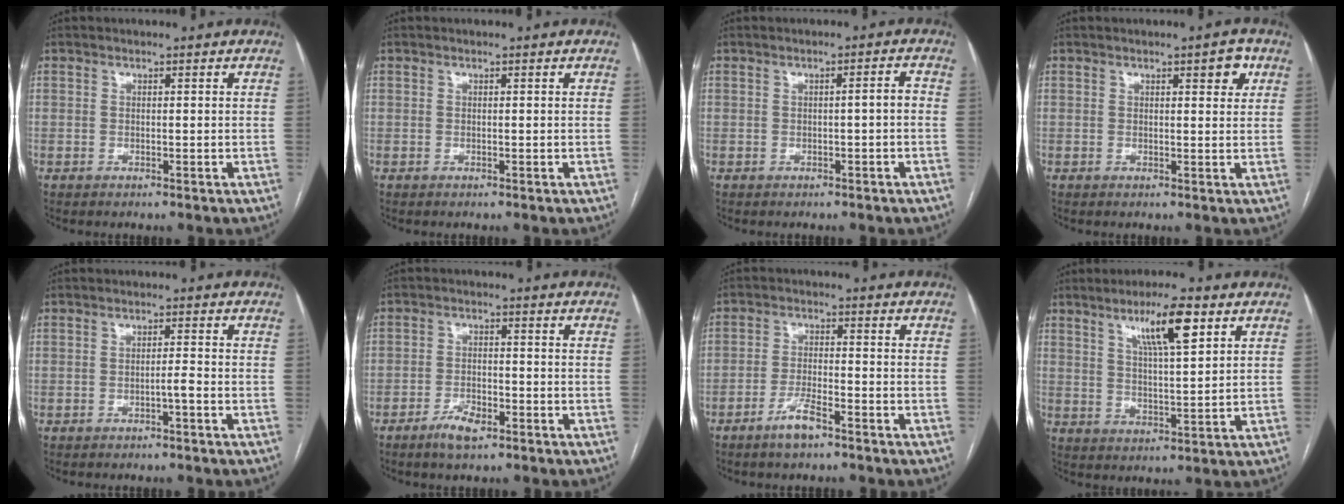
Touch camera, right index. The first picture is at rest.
{"total": 0.0}
{"total": 1.7, "force": [-0.4, 0.2, 1.6], "torque": [-0.022, 0.004, -0.004]}
{"total": 3.0, "force": [1.5, 0.9, 2.4], "torque": [-0.029, 0.000, 0.018]}
{"total": 1.4, "force": [-0.8, -0.2, 1.1], "torque": [-0.019, 0.001, -0.013]}
{"total": 4.1, "force": [-2.7, 1.3, 2.8], "torque": [-0.058, 0.000, -0.047]}
{"total": 4.4, "force": [-3.2, 0.7, 3.0], "torque": [-0.063, -0.003, -0.058]}
{"total": 8.6, "force": [4.7, 0.9, 7.2], "torque": [-0.128, 0.003, 0.083]}